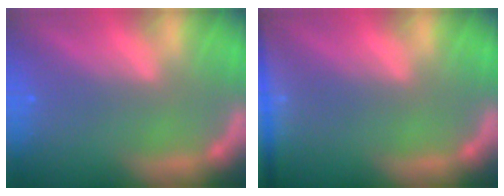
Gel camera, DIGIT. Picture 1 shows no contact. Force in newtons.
{"total": 5.5}